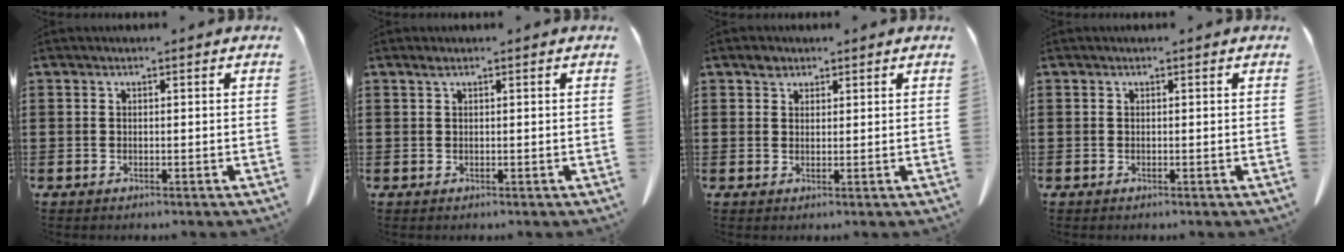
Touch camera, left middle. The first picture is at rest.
{"total": 0.8, "force": [0.4, 0.1, 0.6], "torque": [-0.014, 0.002, 0.007]}
{"total": 1.9, "force": [1.3, 1.2, 0.6], "torque": [-0.007, 0.001, 0.024]}
{"total": 0.0}